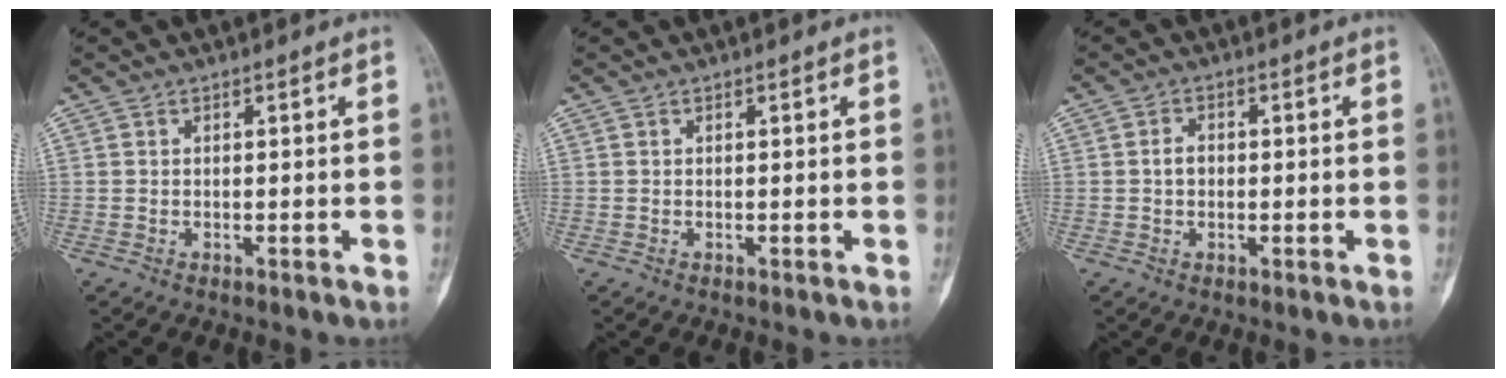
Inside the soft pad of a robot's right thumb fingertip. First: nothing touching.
{"total": 0.0}
{"total": 2.6, "force": [-0.1, 1.9, 1.7], "torque": [-0.027, 0.009, -0.003]}